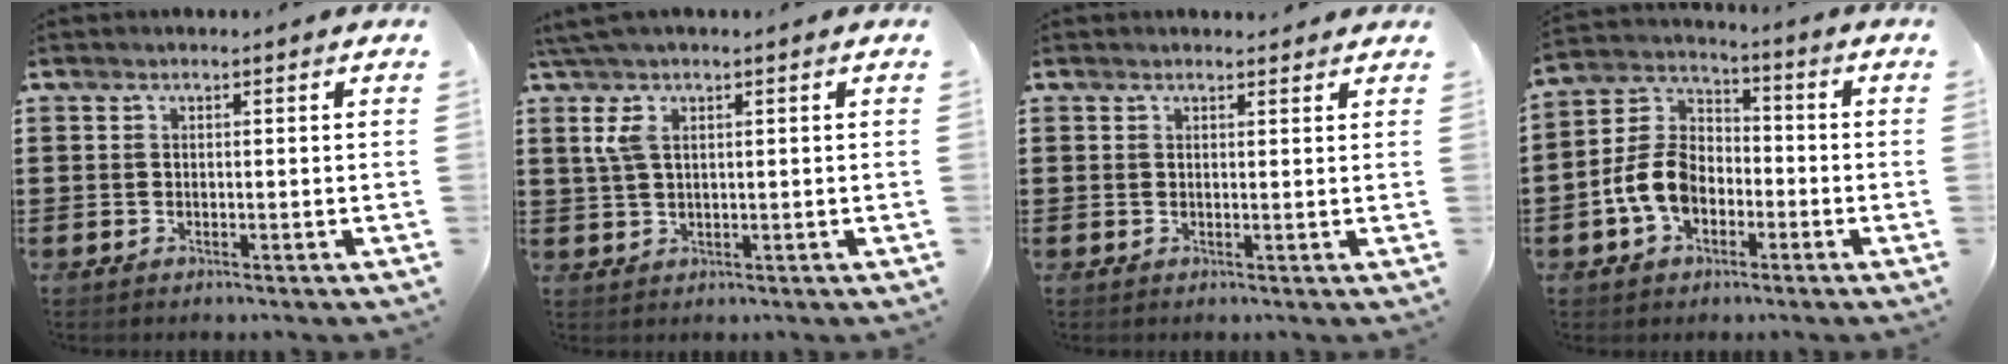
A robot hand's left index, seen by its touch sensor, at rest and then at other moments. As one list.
[{"total": 4.0, "force": [1.1, 1.1, 3.7], "torque": [-0.083, 0.001, 0.015]}, {"total": 1.1, "force": [1.0, 0.2, 0.3], "torque": [-0.008, 0.000, 0.020]}, {"total": 8.6, "force": [-3.1, 6.1, 5.3], "torque": [-0.146, 0.008, -0.068]}]